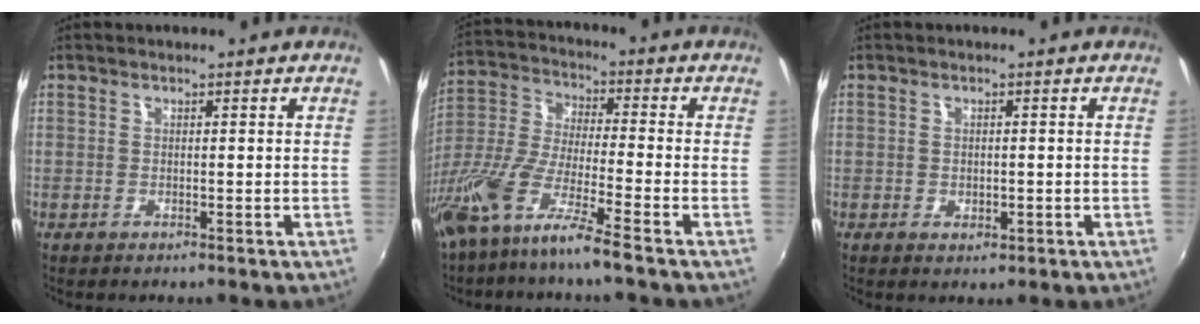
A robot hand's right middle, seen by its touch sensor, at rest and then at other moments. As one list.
[{"total": 13.3, "force": [-9.1, 0.4, 9.7], "torque": [-0.196, -0.023, -0.178]}, {"total": 1.2, "force": [-0.1, 0.6, 1.0], "torque": [-0.013, -0.004, -0.002]}]